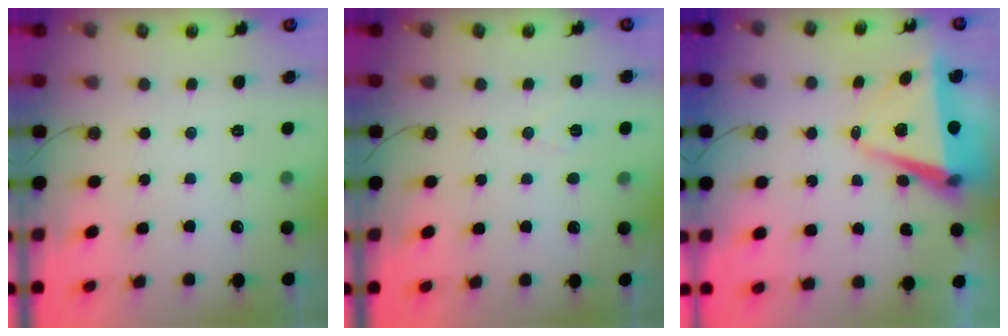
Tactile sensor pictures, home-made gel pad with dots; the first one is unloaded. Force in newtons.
{"total": 6.9, "press": 6.6, "slide": 1.9}
{"total": 7.2, "press": 5.6, "slide": 4.5}